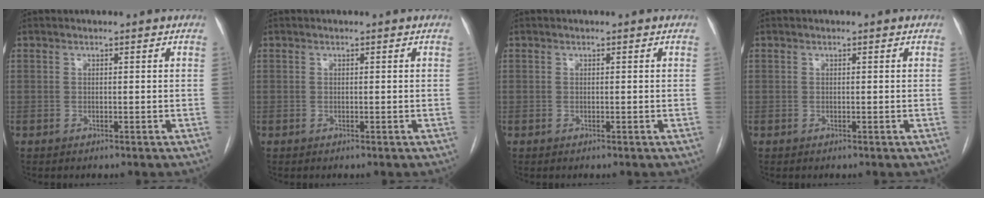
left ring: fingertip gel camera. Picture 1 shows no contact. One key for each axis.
{"total": 0.0}
{"total": 0.0}
{"total": 0.0}